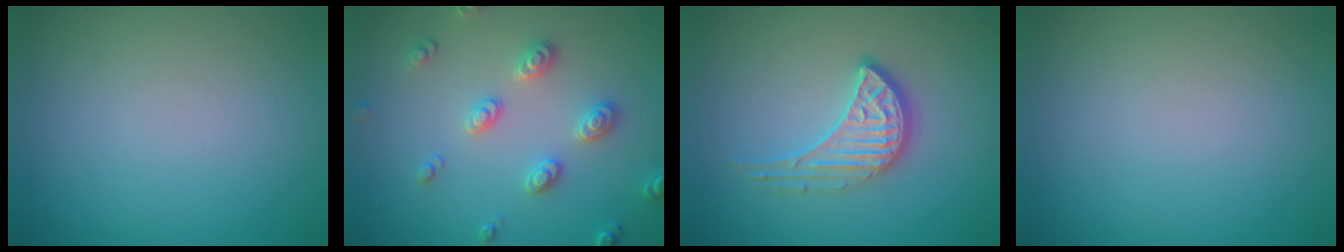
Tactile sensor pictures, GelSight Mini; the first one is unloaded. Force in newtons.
{"total": 2.8, "press": 2.7, "slide": 0.8}
{"total": 3.3, "press": 2.9, "slide": 1.4}
{"total": 0.0}